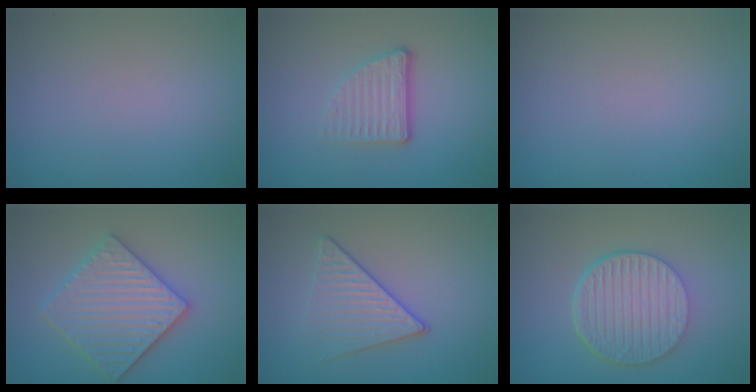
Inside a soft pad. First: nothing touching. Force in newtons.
{"total": 3.4, "press": 2.4, "slide": 2.4}
{"total": 0.0}
{"total": 5.9, "press": 5.8, "slide": 1.0}
{"total": 3.4, "press": 2.9, "slide": 1.8}
{"total": 6.6, "press": 4.7, "slide": 4.6}